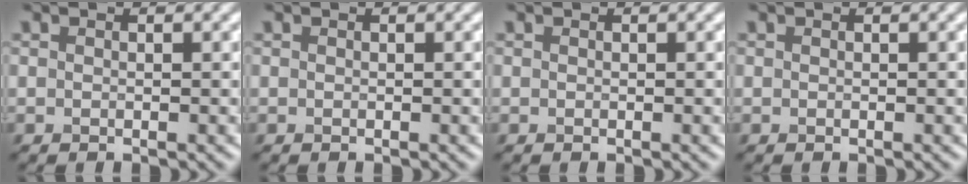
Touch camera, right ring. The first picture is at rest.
{"total": 0.0}
{"total": 0.0}
{"total": 0.0}